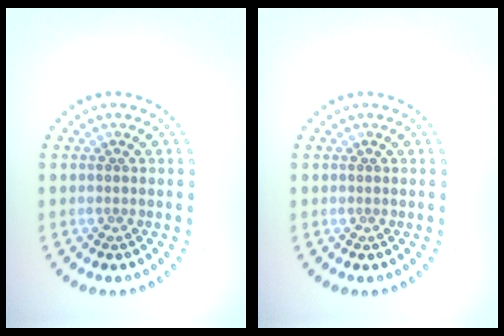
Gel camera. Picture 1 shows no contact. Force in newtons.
{"total": 0.0}